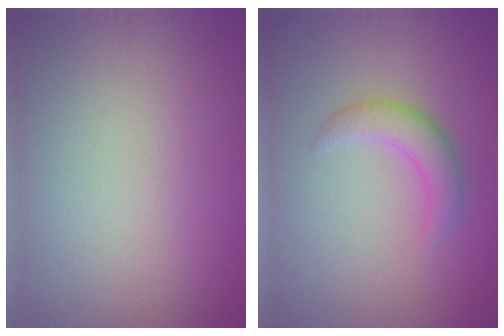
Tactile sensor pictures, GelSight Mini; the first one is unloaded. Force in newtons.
{"total": 2.6, "press": 2.6, "slide": 0.2}